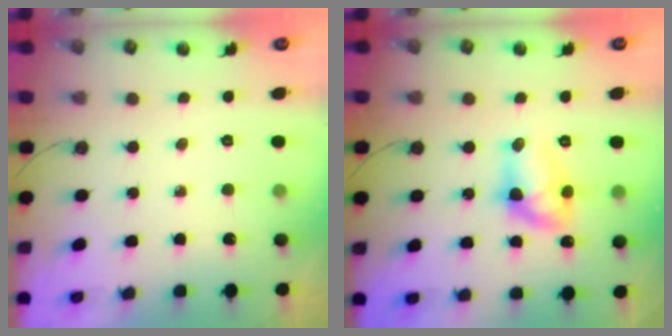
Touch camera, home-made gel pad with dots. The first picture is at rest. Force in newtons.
{"total": 11.5, "press": 11.4, "slide": 1.0}